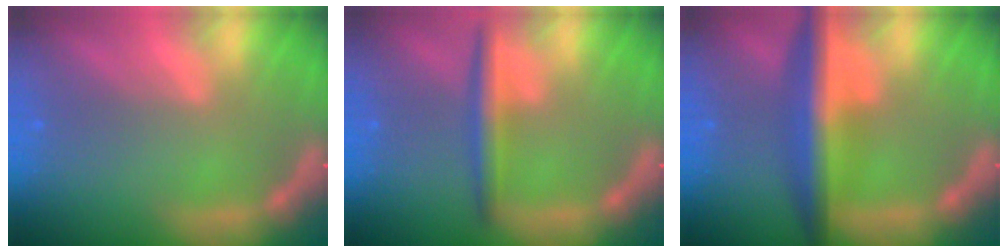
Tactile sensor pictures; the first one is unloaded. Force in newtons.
{"total": 3.5}
{"total": 7.5}